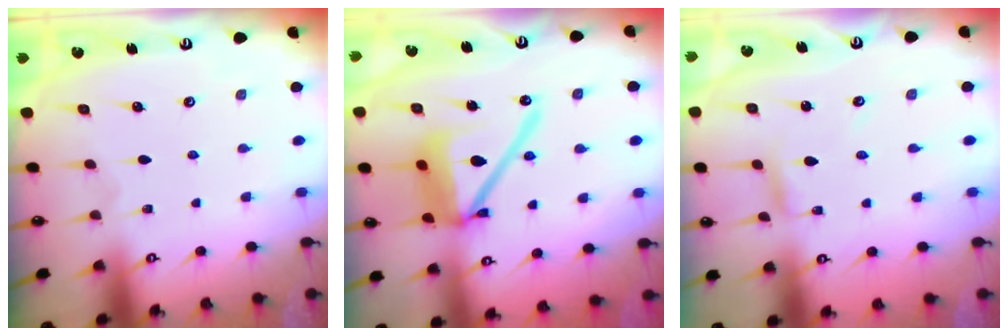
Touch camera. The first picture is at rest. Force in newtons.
{"total": 15.8, "press": 15.7, "slide": 2.2}
{"total": 2.8, "press": 2.8, "slide": 0.2}